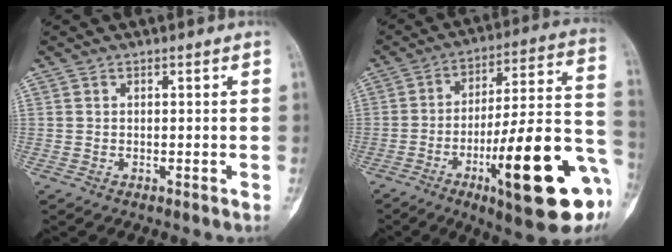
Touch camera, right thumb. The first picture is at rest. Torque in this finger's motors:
{"motor_torque": [3.18, 1.82, 1.46, -1.30, 0.57]}